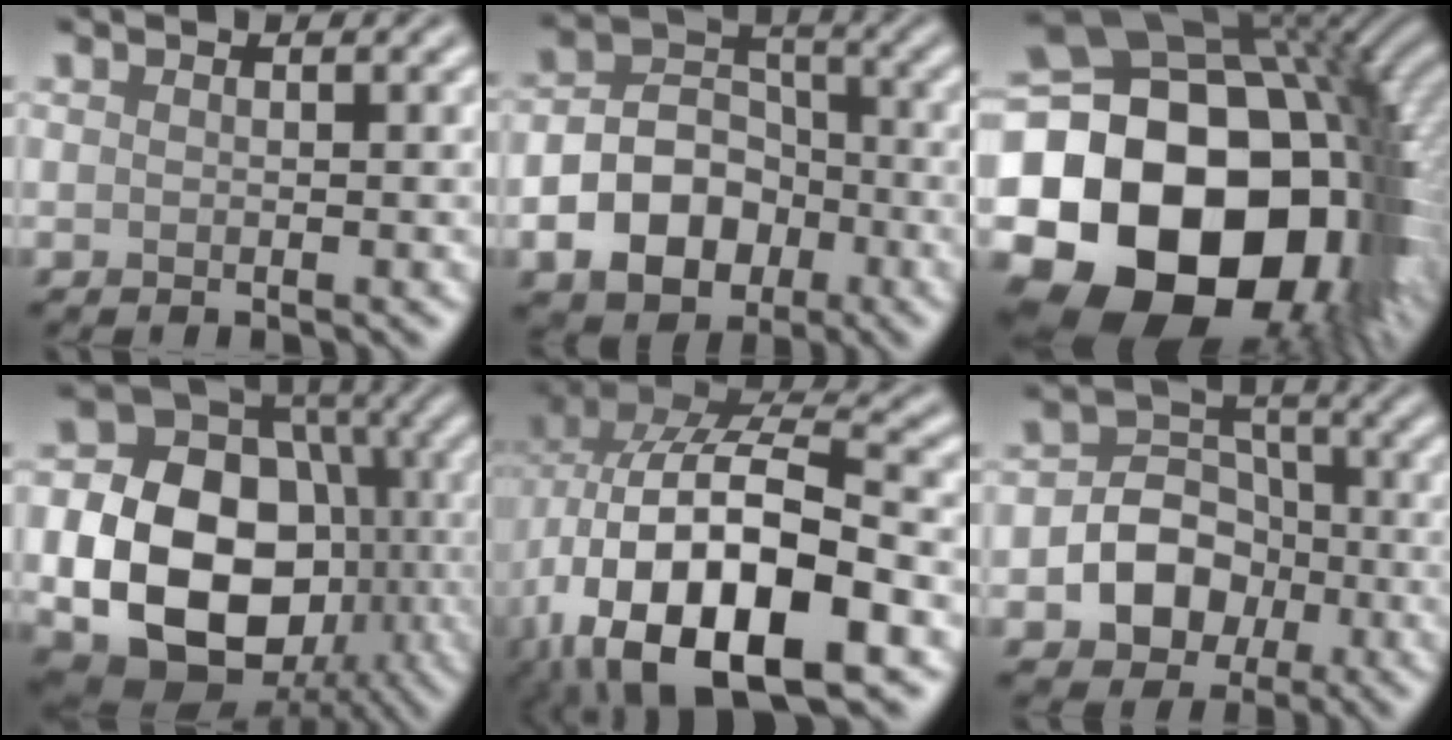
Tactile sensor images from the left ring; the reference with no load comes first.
{"total": 7.1, "force": [-2.6, 5.2, 4.1], "torque": [-0.068, -0.003, -0.050]}
{"total": 24.4, "force": [-4.9, 18.3, 15.3], "torque": [-0.251, -0.010, -0.113]}
{"total": 15.7, "force": [-3.0, 12.1, 9.4], "torque": [-0.149, -0.023, -0.056]}
{"total": 17.2, "force": [-5.1, 9.2, 13.6], "torque": [-0.245, -0.014, -0.063]}
{"total": 6.0, "force": [-1.8, 4.9, 3.0], "torque": [-0.021, 0.004, -0.050]}